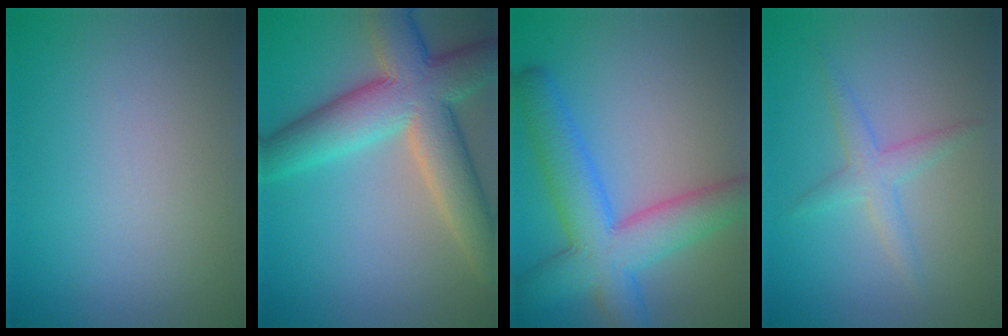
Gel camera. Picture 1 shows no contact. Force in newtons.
{"total": 10.0, "press": 10.0, "slide": 0.5}
{"total": 8.2, "press": 8.2, "slide": 0.3}
{"total": 2.2, "press": 2.2, "slide": 0.1}